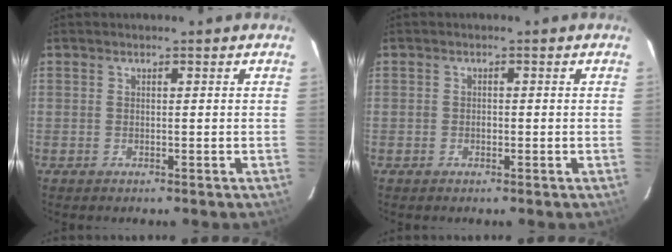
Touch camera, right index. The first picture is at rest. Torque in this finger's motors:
{"motor_torque": [0.13, 0.03, 0.19, 0.03]}